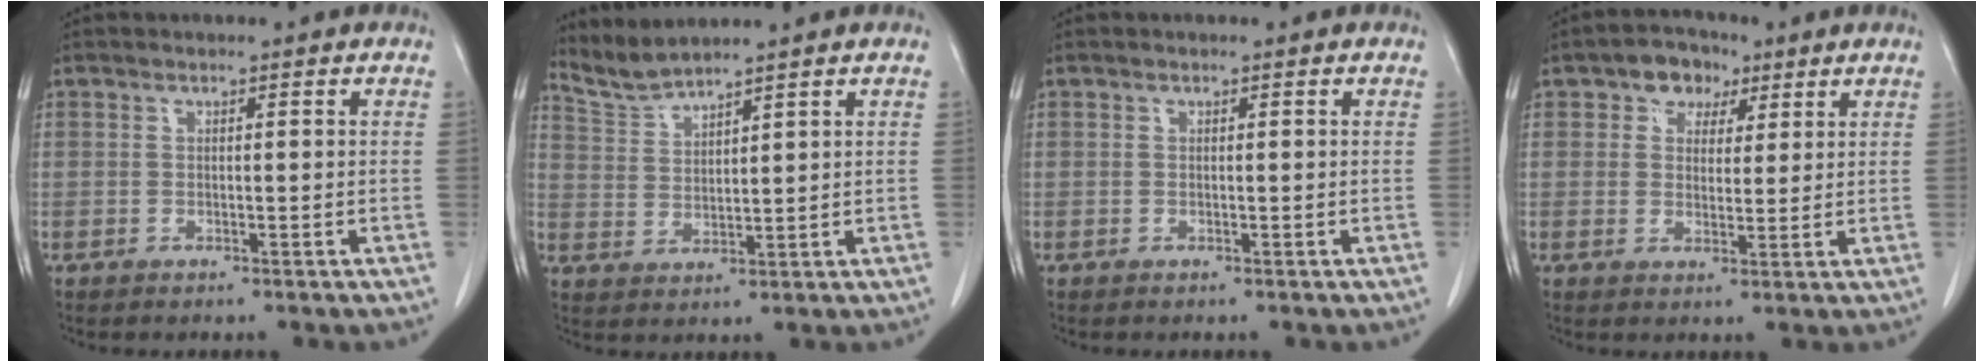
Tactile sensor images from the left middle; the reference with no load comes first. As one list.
[{"total": 4.2, "force": [4.1, -0.9, -0.1], "torque": [-0.009, -0.004, 0.094]}, {"total": 0.0}, {"total": 5.3, "force": [2.8, 3.9, 2.3], "torque": [-0.033, 0.019, 0.046]}]